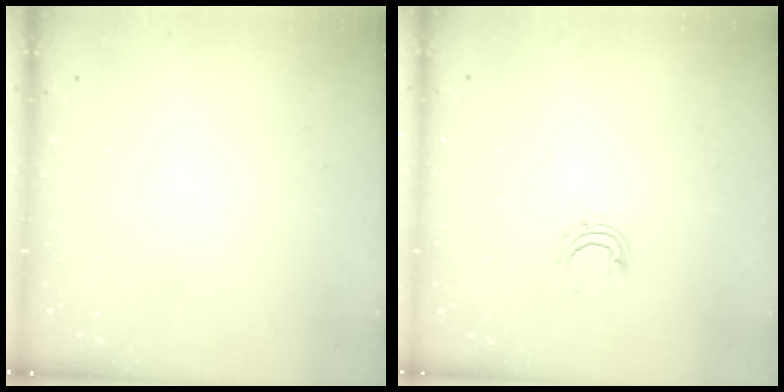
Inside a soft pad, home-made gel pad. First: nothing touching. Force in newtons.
{"total": 6.2, "press": 6.1, "slide": 0.5}